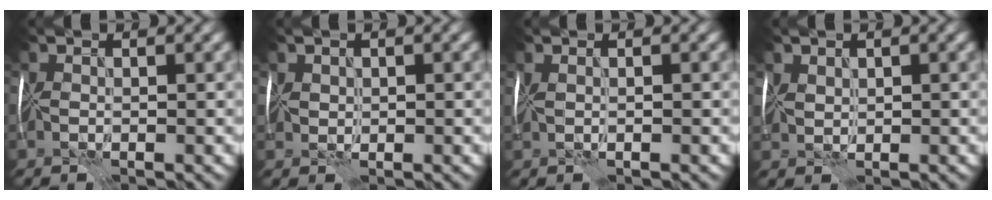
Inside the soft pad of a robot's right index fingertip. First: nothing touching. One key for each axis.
{"total": 0.8, "fx": 0.6, "fy": 0.4, "fz": -0.1, "tx": -0.002, "ty": 0.003, "tz": 0.023}
{"total": 0.6, "fx": 0.1, "fy": -0.4, "fz": 0.4, "tx": -0.007, "ty": 0.002, "tz": 0.010}
{"total": 1.3, "fx": 1.1, "fy": 0.5, "fz": 0.2, "tx": -0.011, "ty": 0.005, "tz": 0.033}